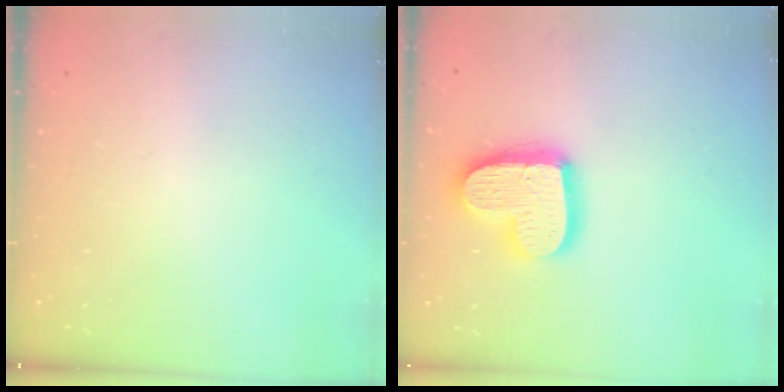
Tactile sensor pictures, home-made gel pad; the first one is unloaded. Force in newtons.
{"total": 16.4, "press": 16.4, "slide": 1.0}